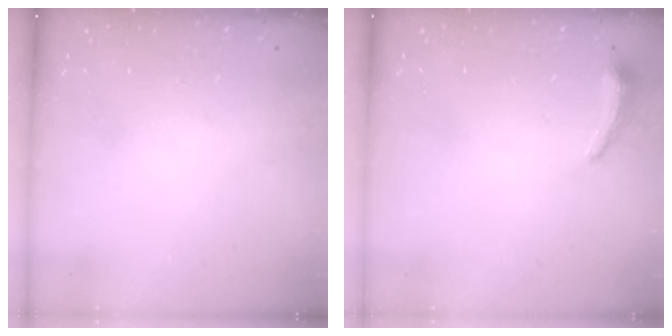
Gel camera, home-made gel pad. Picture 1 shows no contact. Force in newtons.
{"total": 5.1, "press": 4.7, "slide": 2.0}